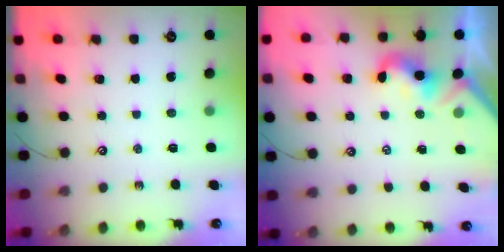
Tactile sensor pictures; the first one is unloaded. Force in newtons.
{"total": 0.9, "press": 0.7, "slide": 0.6}